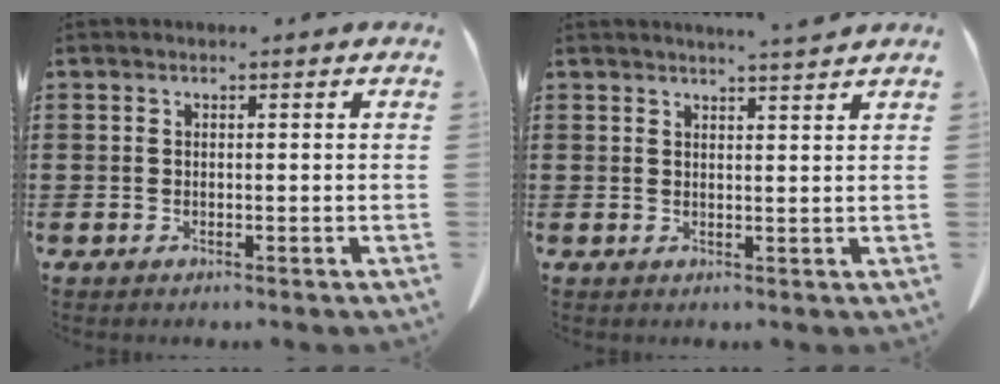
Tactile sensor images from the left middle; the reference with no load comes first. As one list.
[{"total": 2.4, "force": [2.3, -0.5, 0.4], "torque": [-0.013, -0.007, 0.045]}]